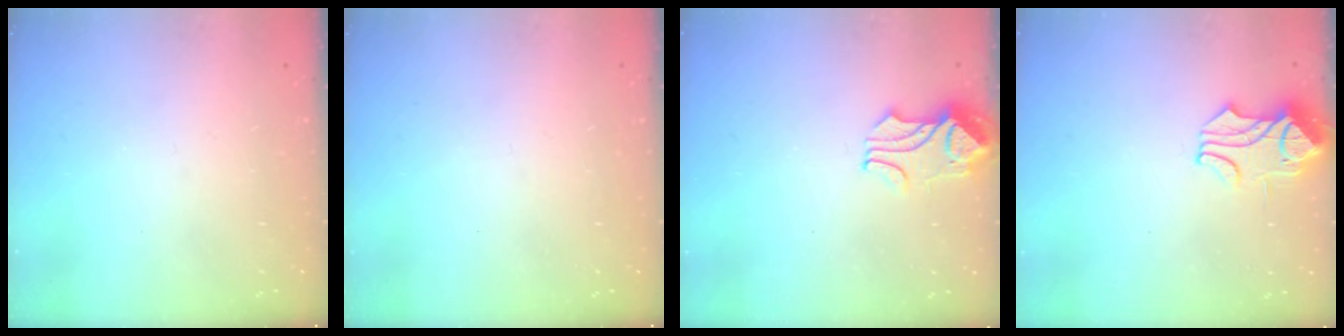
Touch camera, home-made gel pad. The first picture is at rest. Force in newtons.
{"total": 0.0}
{"total": 2.1, "press": 2.0, "slide": 0.7}
{"total": 1.2, "press": 0.9, "slide": 0.8}